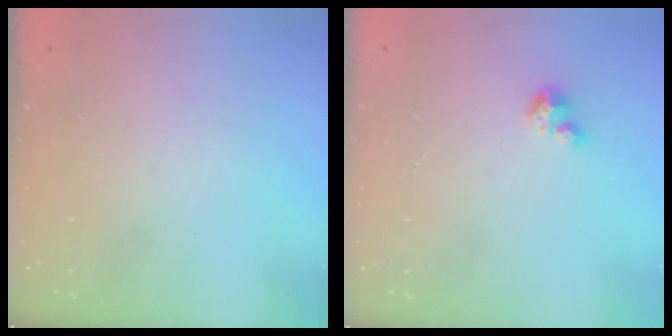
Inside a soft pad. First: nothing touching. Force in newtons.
{"total": 2.8, "press": 2.8, "slide": 0.2}